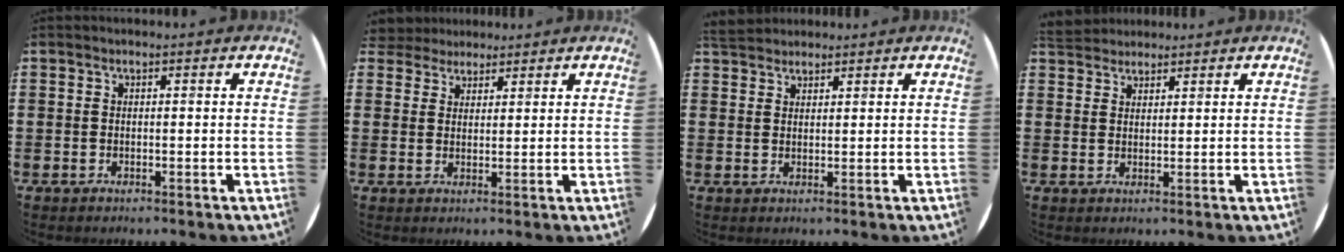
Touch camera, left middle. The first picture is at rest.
{"total": 3.0, "force": [2.7, 1.3, -0.4], "torque": [-0.001, 0.002, 0.052]}
{"total": 2.8, "force": [2.7, 0.8, 0.2], "torque": [0.000, -0.003, 0.050]}
{"total": 2.7, "force": [2.6, 0.8, -0.1], "torque": [-0.003, 0.000, 0.051]}